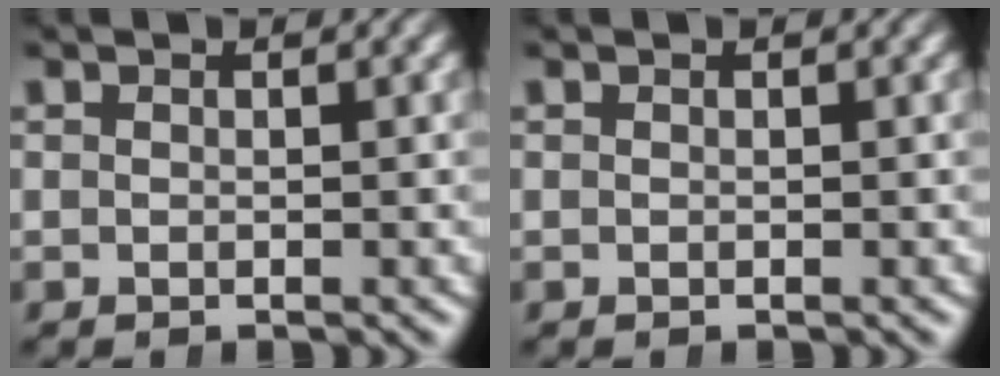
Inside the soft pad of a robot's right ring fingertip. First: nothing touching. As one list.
[{"total": 0.0}]